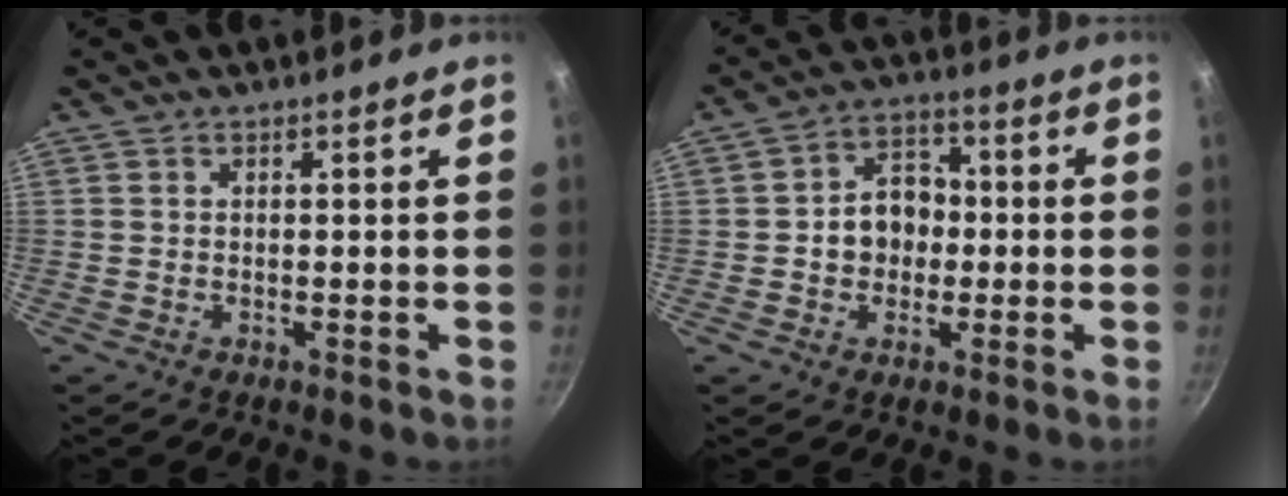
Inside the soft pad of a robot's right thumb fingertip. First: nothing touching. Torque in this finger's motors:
{"motor_torque": [0.02, 0.59, 0.74, -0.14, 0.03]}